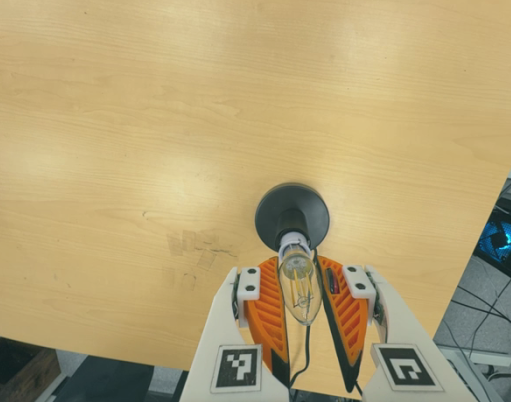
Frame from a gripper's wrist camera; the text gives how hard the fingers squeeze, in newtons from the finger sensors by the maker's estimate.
{"total": 11.4, "left": 11.5, "right": 11.4}